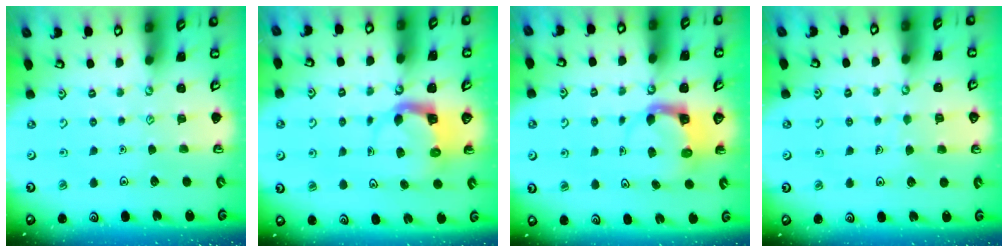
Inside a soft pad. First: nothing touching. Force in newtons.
{"total": 3.8, "press": 3.8, "slide": 0.6}
{"total": 3.8, "press": 3.8, "slide": 0.3}
{"total": 4.4, "press": 4.4, "slide": 0.4}